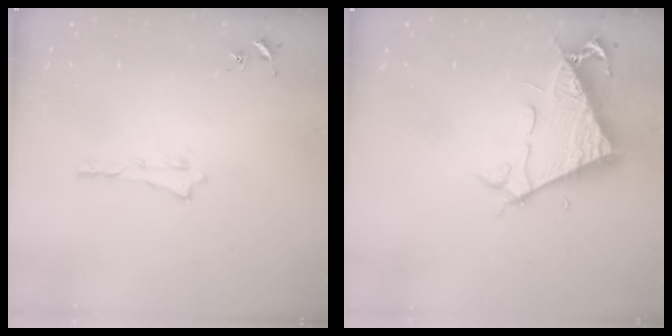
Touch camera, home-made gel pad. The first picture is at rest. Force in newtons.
{"total": 7.0, "press": 7.0, "slide": 0.8}